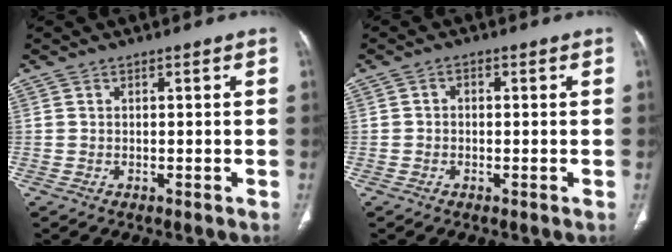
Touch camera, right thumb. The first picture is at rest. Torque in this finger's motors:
{"motor_torque": [-0.61, 0.07, 0.25, 0.31, 0.08]}